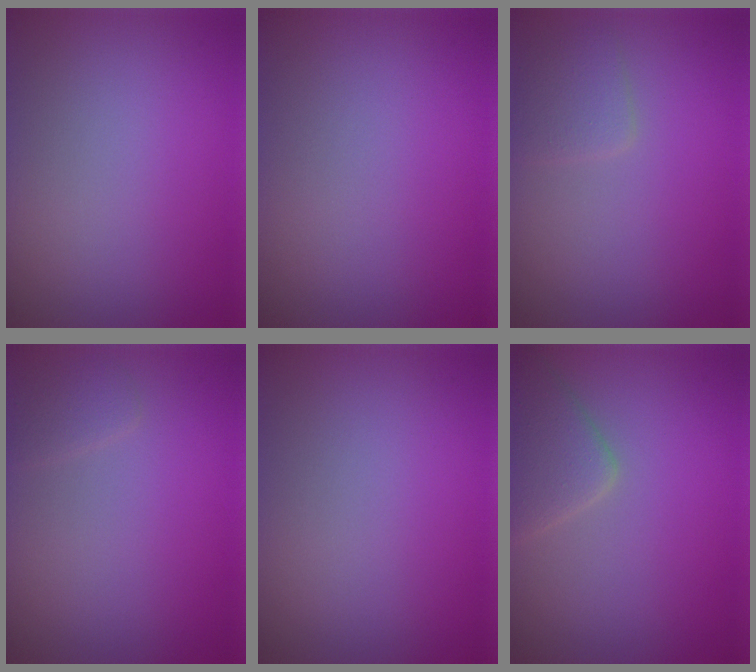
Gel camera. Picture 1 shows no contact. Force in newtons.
{"total": 0.0}
{"total": 1.8, "press": 1.8, "slide": 0.0}
{"total": 1.1, "press": 1.1, "slide": 0.1}
{"total": 0.0}
{"total": 3.3, "press": 3.3, "slide": 0.1}